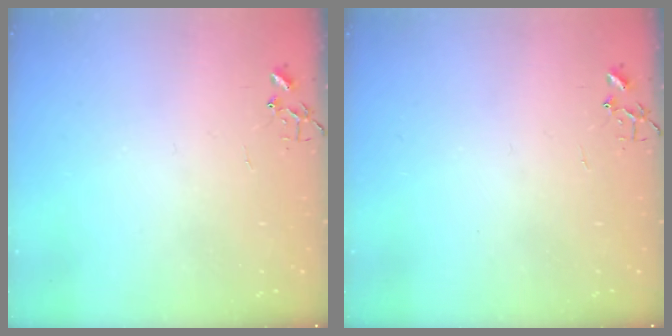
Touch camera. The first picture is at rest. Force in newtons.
{"total": 0.0}